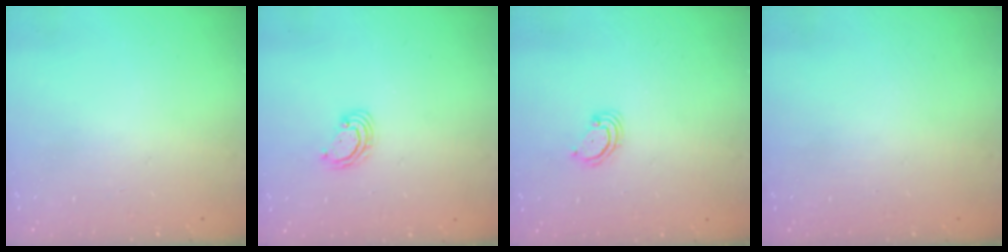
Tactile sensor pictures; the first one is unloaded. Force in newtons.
{"total": 3.0, "press": 2.9, "slide": 0.3}
{"total": 2.9, "press": 2.9, "slide": 0.3}
{"total": 0.0}